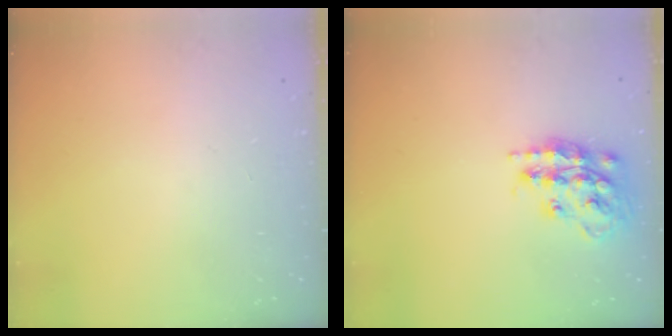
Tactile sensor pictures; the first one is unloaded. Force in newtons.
{"total": 17.1, "press": 17.1, "slide": 1.0}